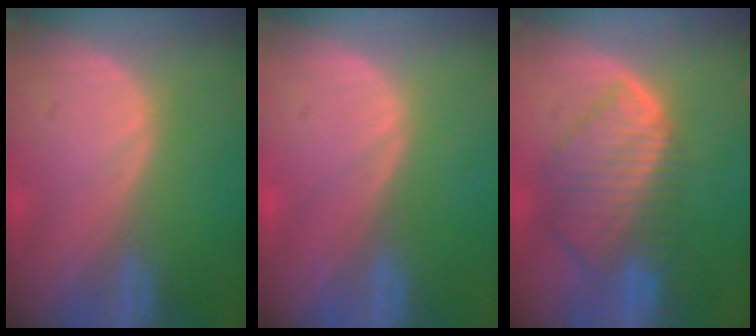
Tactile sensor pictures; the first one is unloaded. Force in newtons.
{"total": 0.0}
{"total": 9.2, "press": 7.9, "slide": 4.6}